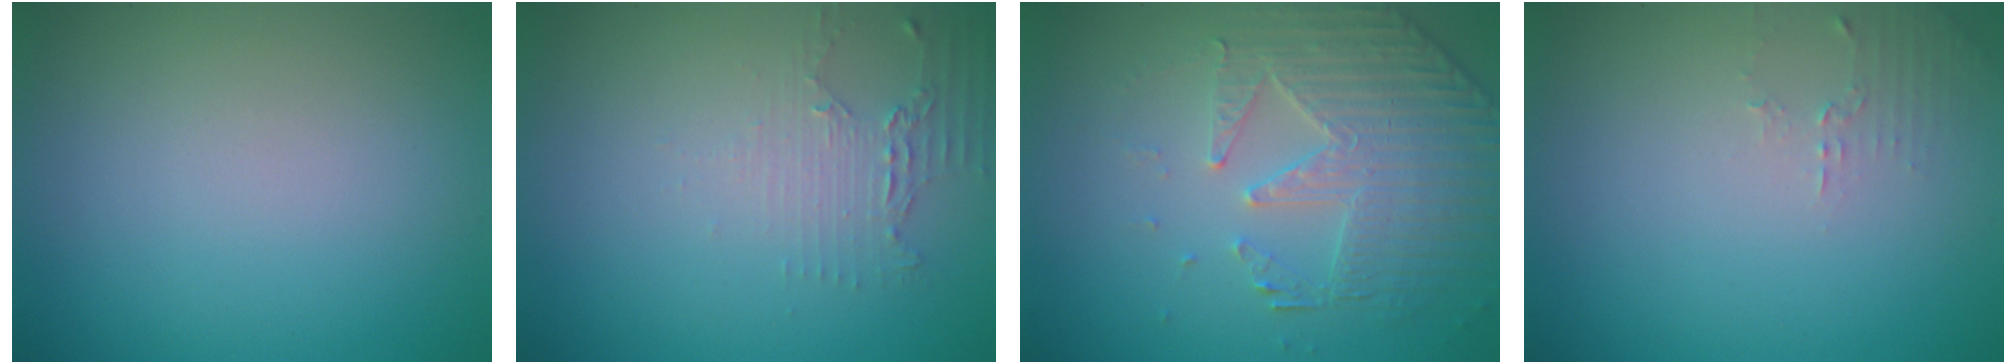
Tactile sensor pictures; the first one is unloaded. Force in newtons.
{"total": 2.3, "press": 1.7, "slide": 1.5}
{"total": 5.0, "press": 3.7, "slide": 3.4}
{"total": 1.2, "press": 1.2, "slide": 0.4}